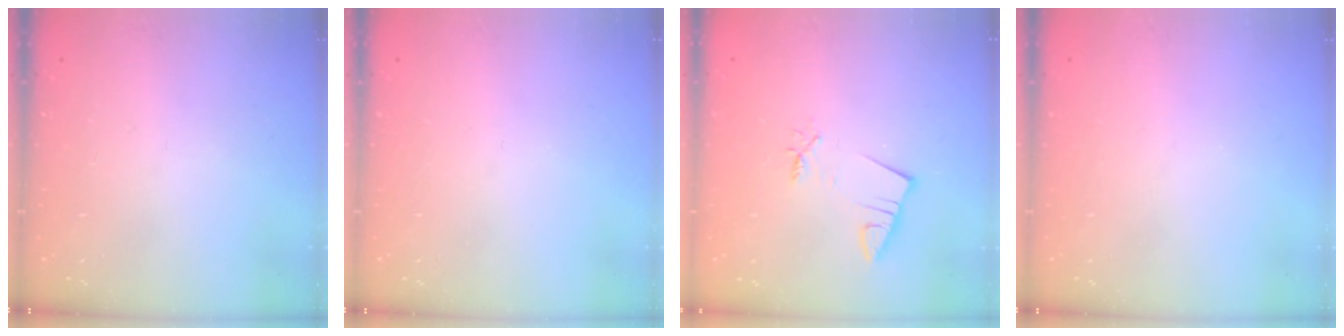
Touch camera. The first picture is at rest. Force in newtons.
{"total": 0.0}
{"total": 2.5, "press": 2.5, "slide": 0.3}
{"total": 0.0}